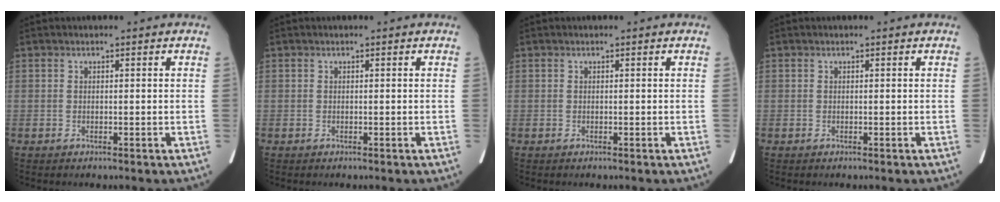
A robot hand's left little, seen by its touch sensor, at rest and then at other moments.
{"total": 0.0}
{"total": 0.0}
{"total": 0.0}